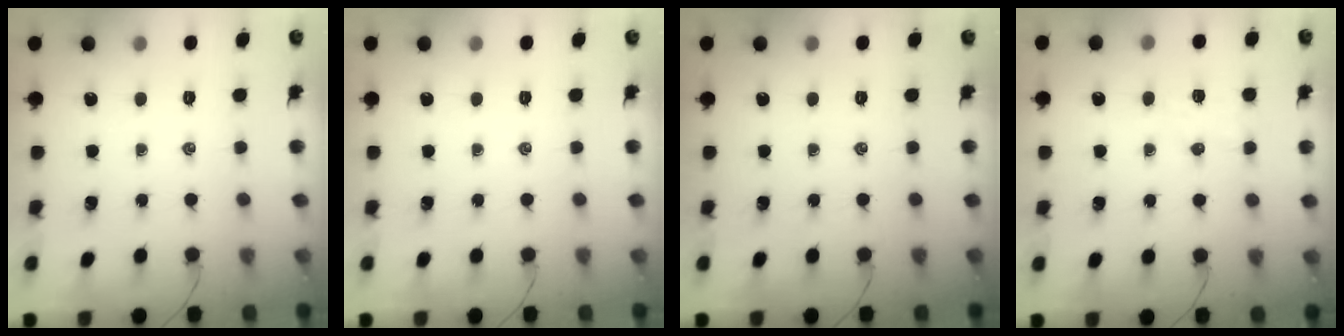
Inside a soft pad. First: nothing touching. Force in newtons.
{"total": 0.0}
{"total": 0.0}
{"total": 4.3, "press": 4.2, "slide": 1.0}